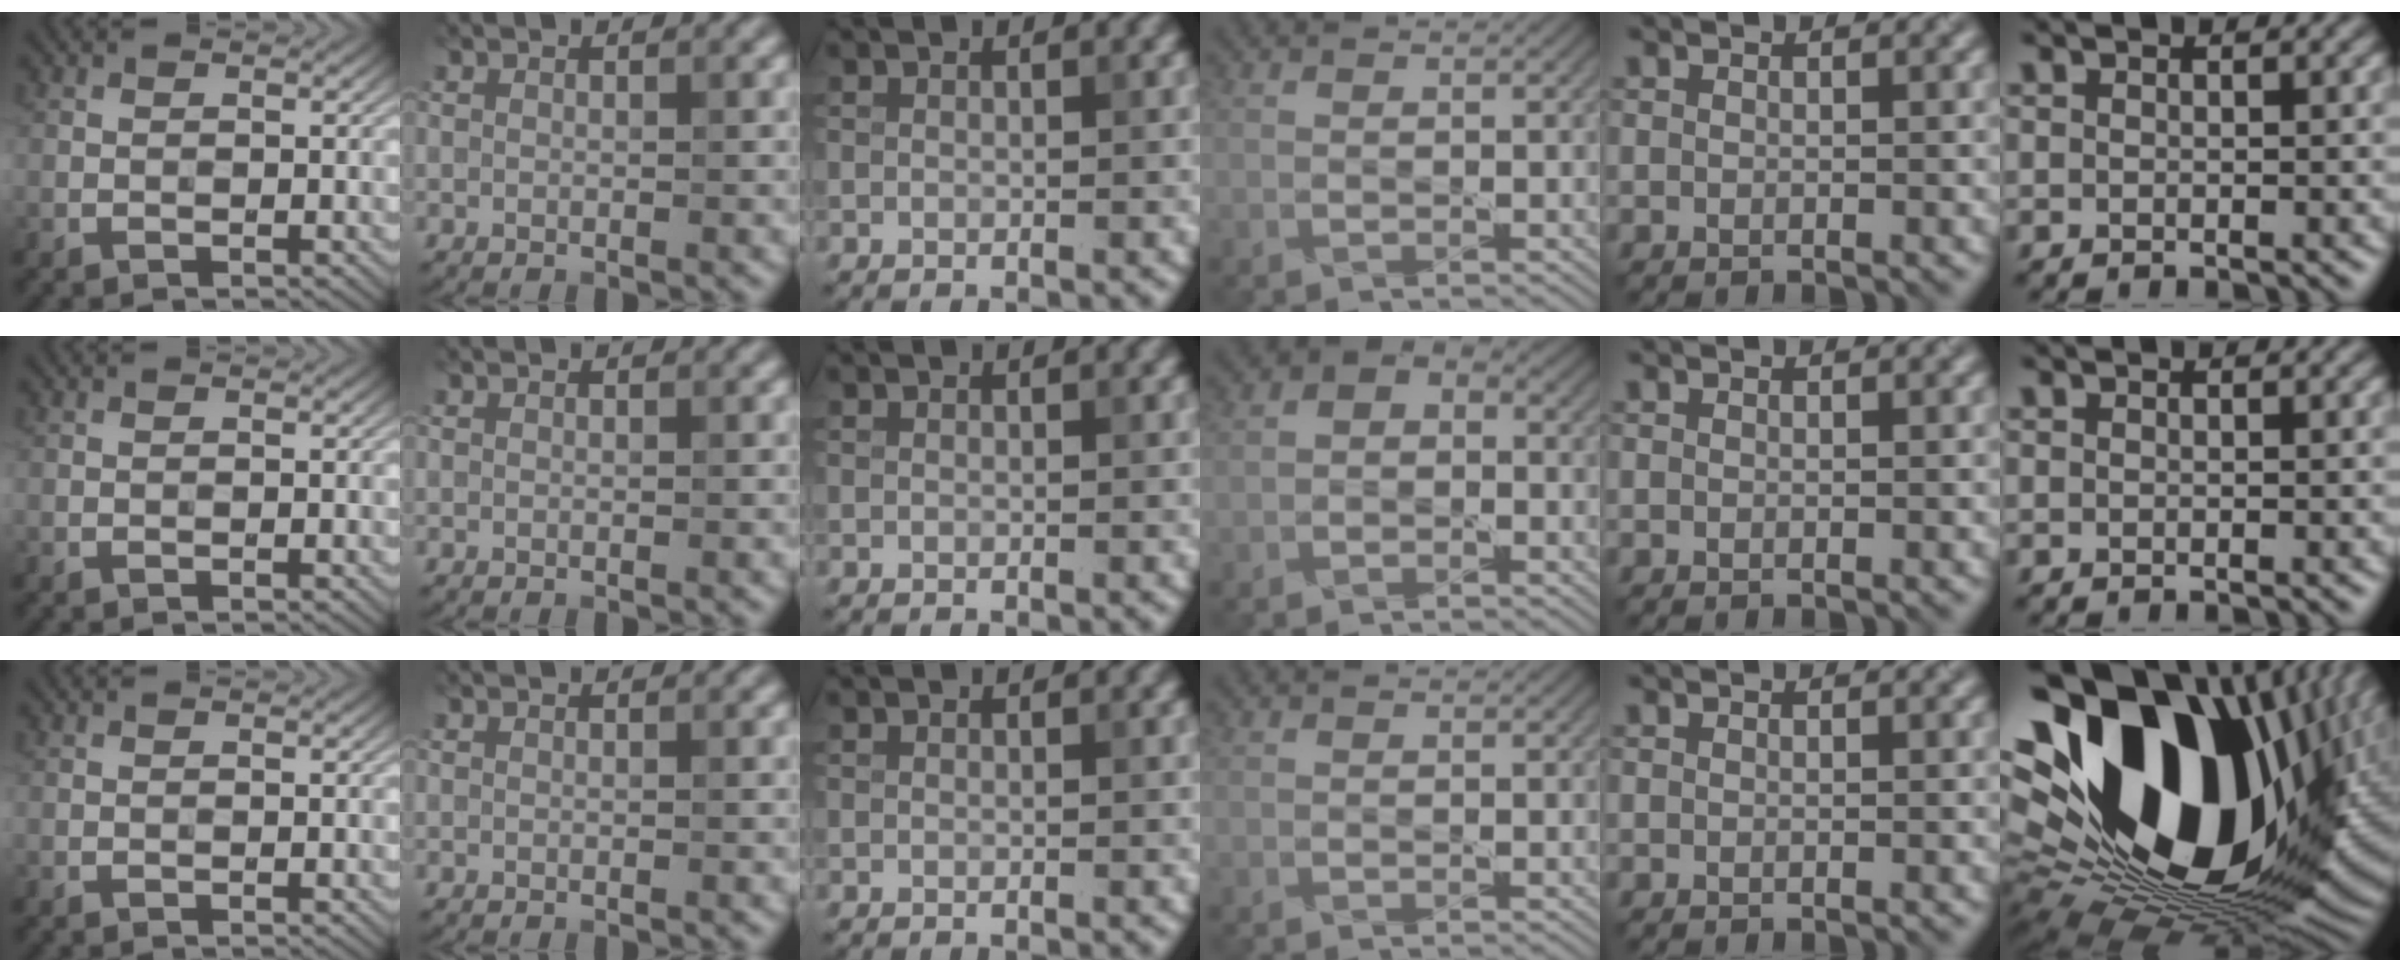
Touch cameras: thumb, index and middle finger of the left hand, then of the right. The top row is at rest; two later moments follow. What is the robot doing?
{"motion": "shake", "object": "handbell"}